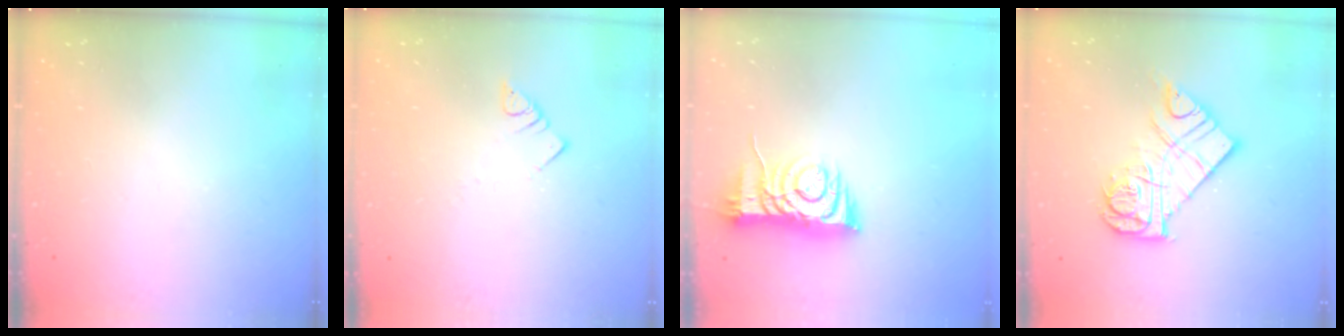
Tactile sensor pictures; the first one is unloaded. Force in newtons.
{"total": 3.0, "press": 3.0, "slide": 0.1}
{"total": 8.0, "press": 7.9, "slide": 1.3}
{"total": 13.9, "press": 13.8, "slide": 1.5}